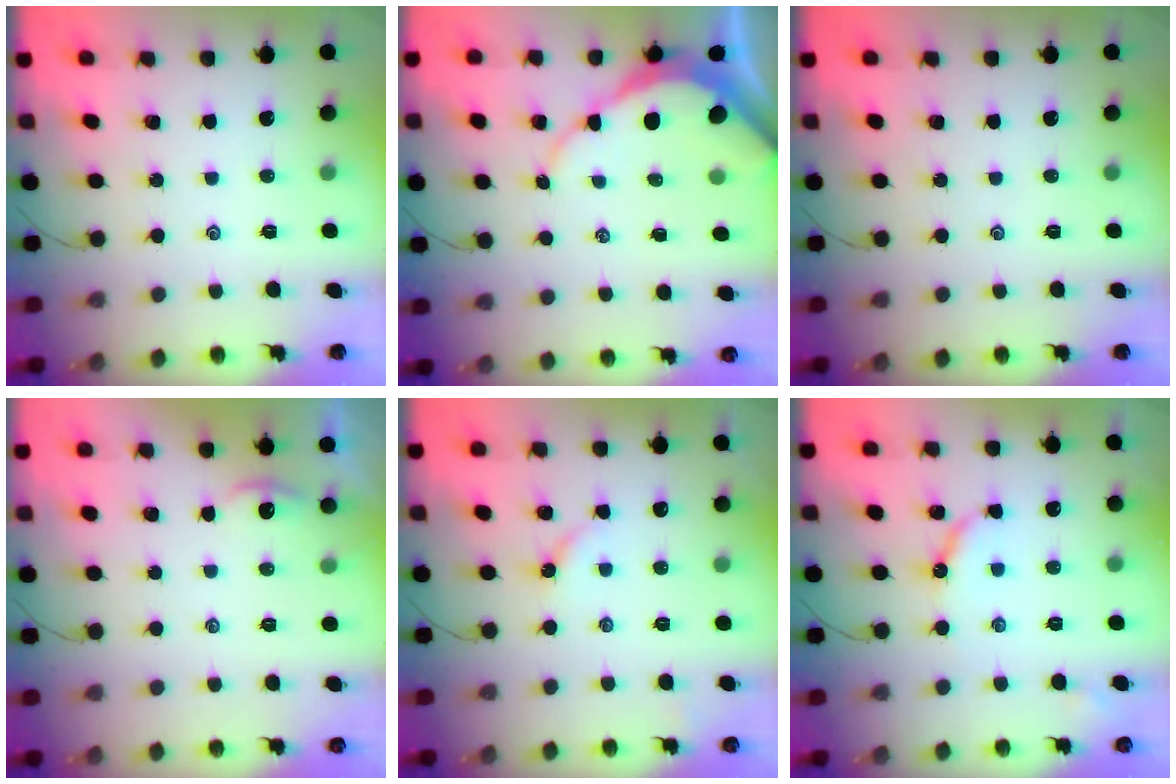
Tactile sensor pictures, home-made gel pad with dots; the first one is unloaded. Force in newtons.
{"total": 8.5, "press": 8.5, "slide": 0.7}
{"total": 0.0}
{"total": 2.0, "press": 2.0, "slide": 0.1}
{"total": 2.7, "press": 2.7, "slide": 0.4}
{"total": 6.8, "press": 6.7, "slide": 0.7}